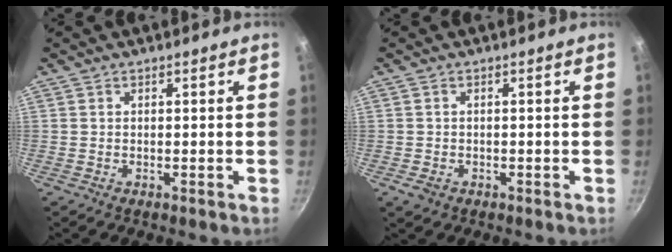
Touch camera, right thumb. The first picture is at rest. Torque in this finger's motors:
{"motor_torque": [0.23, 0.53, -0.11, 0.10, 0.00]}